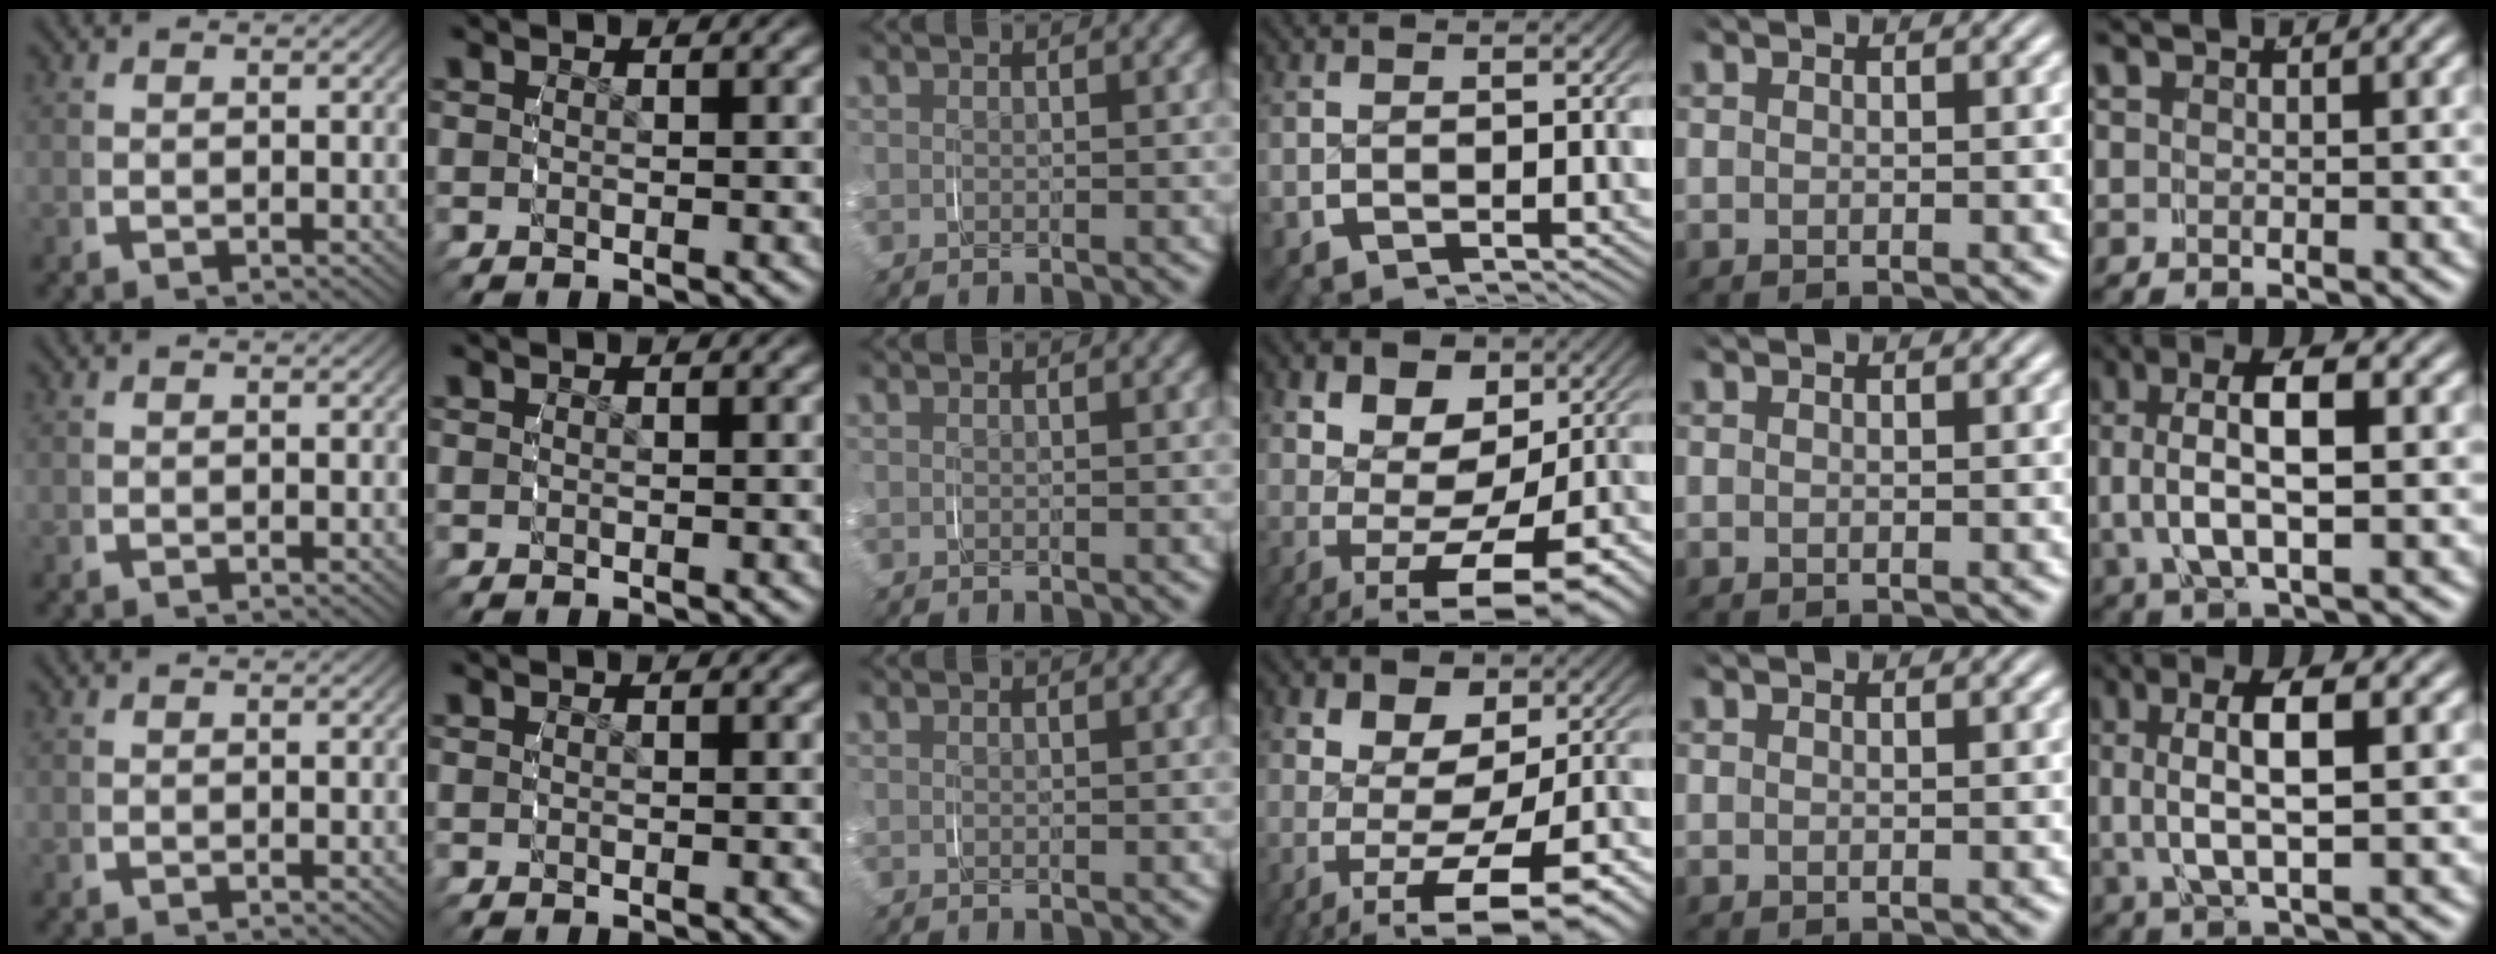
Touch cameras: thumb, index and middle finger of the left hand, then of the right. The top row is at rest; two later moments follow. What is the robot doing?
{"motion": "grasp_and_lifting", "object": "shirt"}